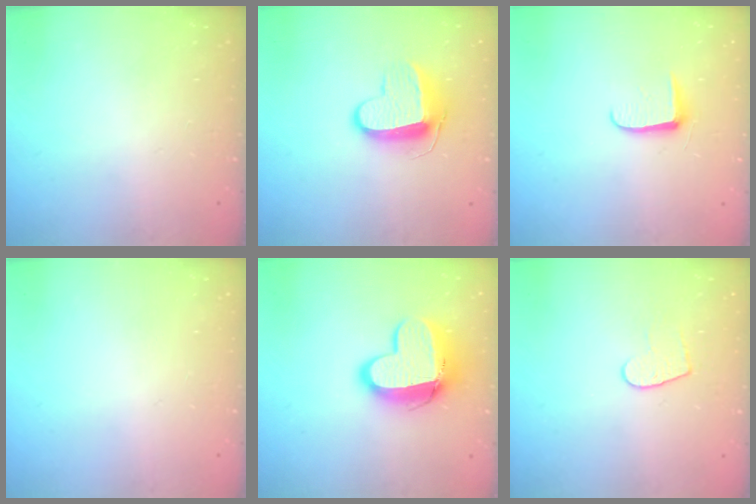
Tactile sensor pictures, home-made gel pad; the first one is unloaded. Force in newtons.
{"total": 11.2, "press": 11.2, "slide": 0.8}
{"total": 5.9, "press": 5.8, "slide": 0.8}
{"total": 0.0}
{"total": 14.1, "press": 14.1, "slide": 1.1}
{"total": 6.7, "press": 6.7, "slide": 0.4}